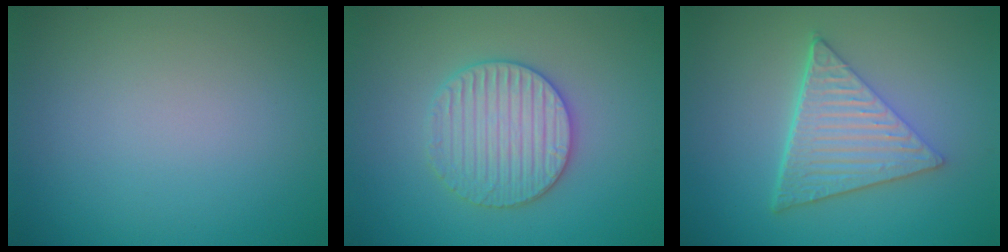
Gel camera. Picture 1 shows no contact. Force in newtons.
{"total": 4.0, "press": 3.9, "slide": 0.8}
{"total": 6.3, "press": 4.4, "slide": 4.4}